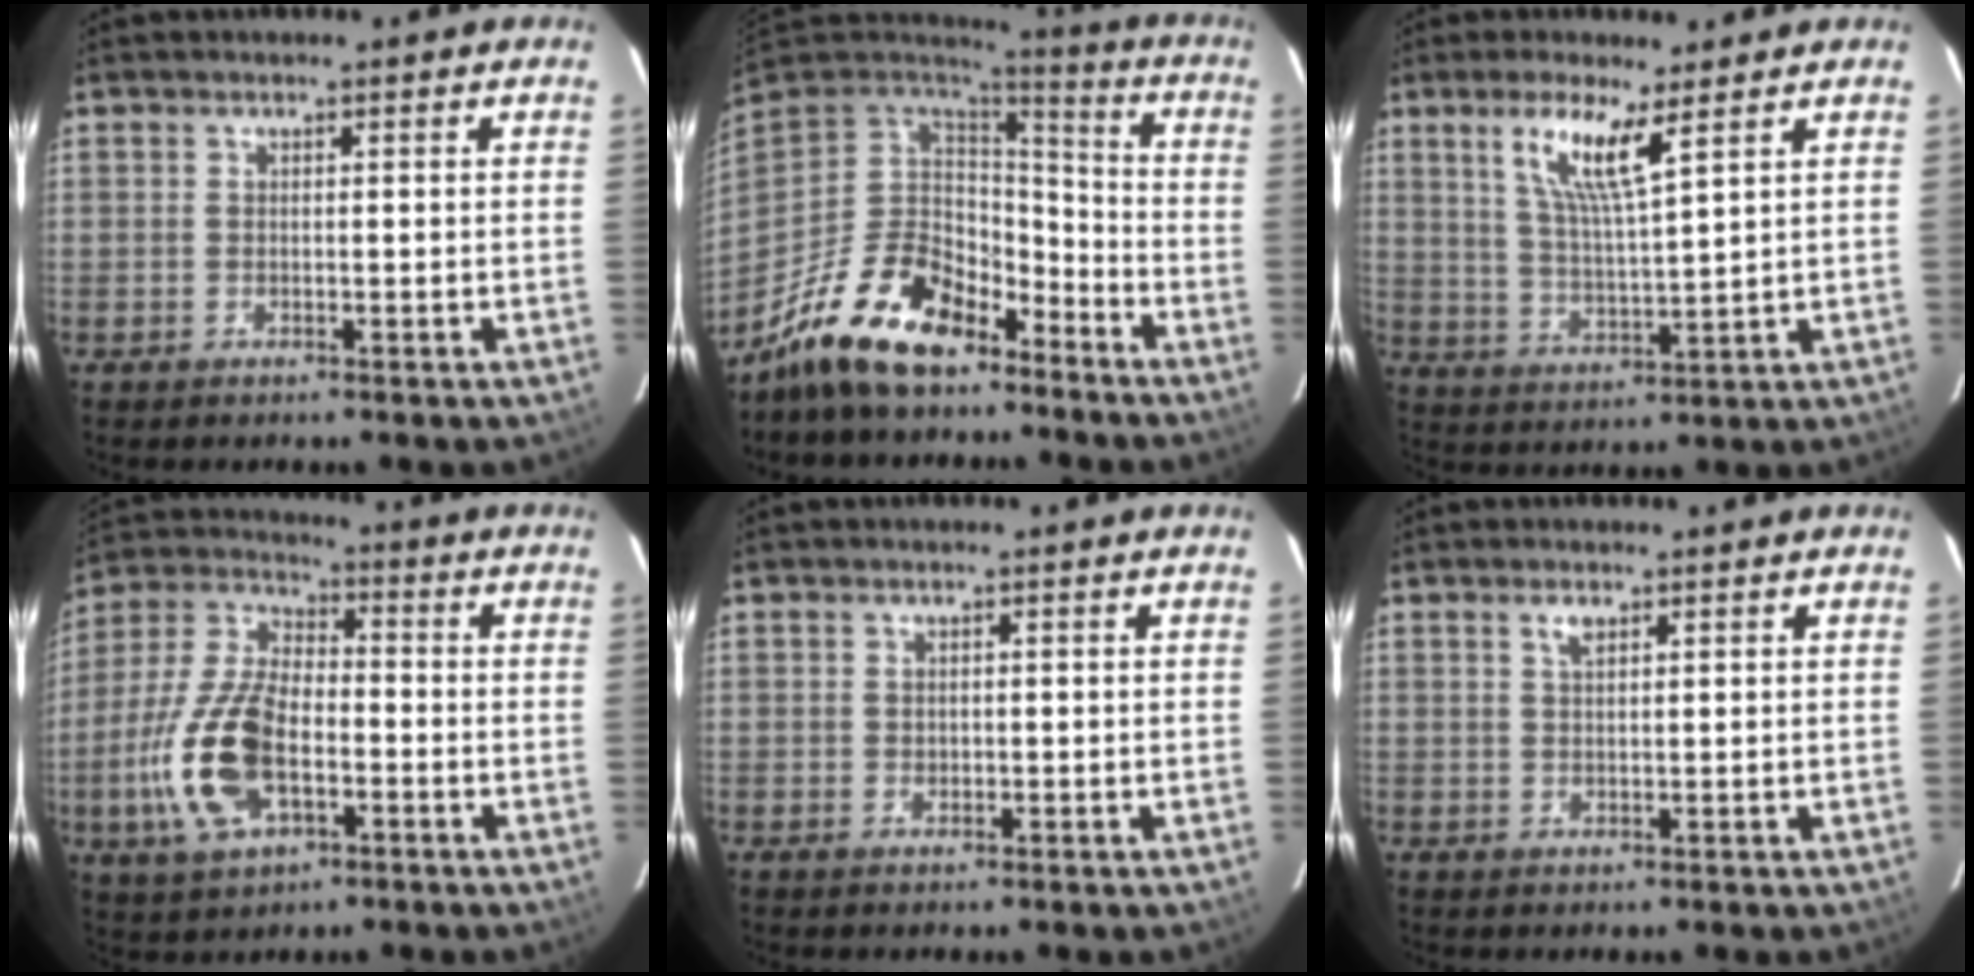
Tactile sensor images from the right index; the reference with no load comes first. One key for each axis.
{"total": 17.9, "fx": -11.9, "fy": 8.6, "fz": 10.2, "tx": -0.209, "ty": -0.005, "tz": -0.202}
{"total": 8.4, "fx": 4.8, "fy": 1.0, "fz": 6.8, "tx": -0.134, "ty": -0.003, "tz": 0.094}
{"total": 15.9, "fx": -4.9, "fy": 8.0, "fz": 12.9, "tx": -0.287, "ty": -0.001, "tz": -0.091}
{"total": 0.7, "fx": 0.0, "fy": 0.7, "fz": 0.1, "tx": 0.001, "ty": 0.001, "tz": 0.002}
{"total": 1.7, "fx": 1.0, "fy": 0.7, "fz": 1.2, "tx": -0.022, "ty": 0.004, "tz": 0.017}